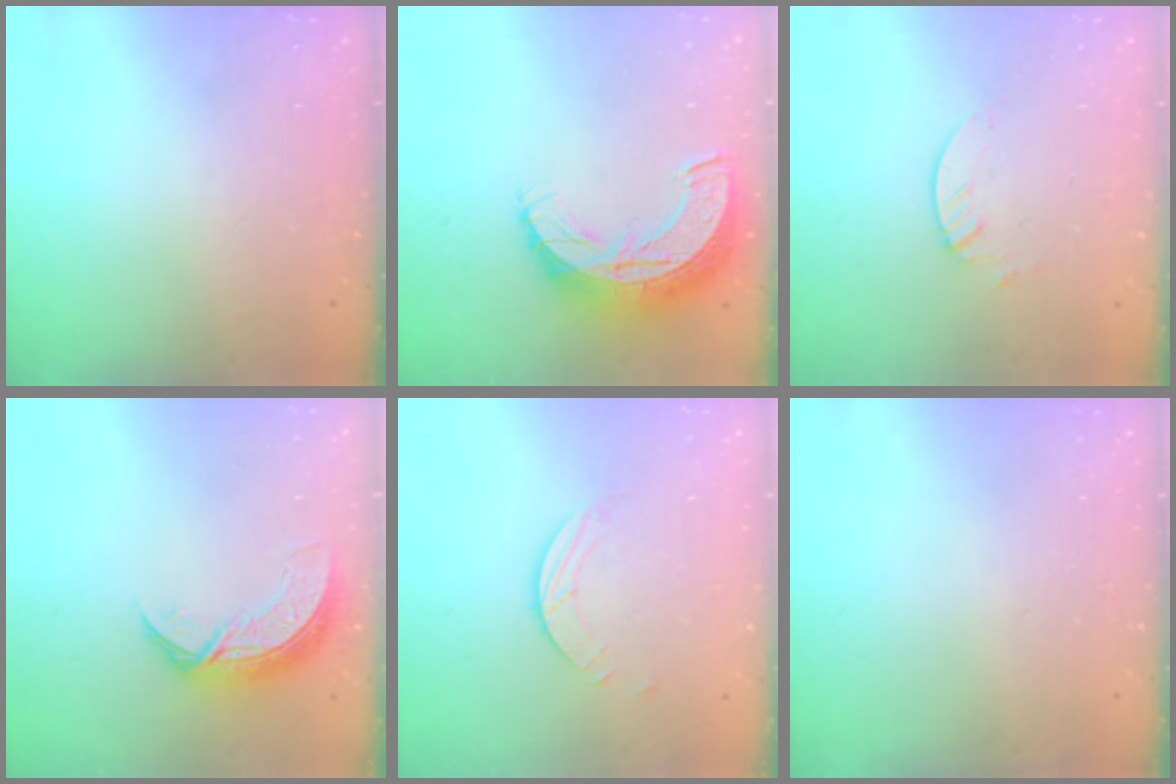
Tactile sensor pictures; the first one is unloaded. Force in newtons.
{"total": 11.6, "press": 11.6, "slide": 0.7}
{"total": 2.1, "press": 2.1, "slide": 0.2}
{"total": 8.2, "press": 8.2, "slide": 0.3}
{"total": 1.7, "press": 1.7, "slide": 0.2}
{"total": 0.0}